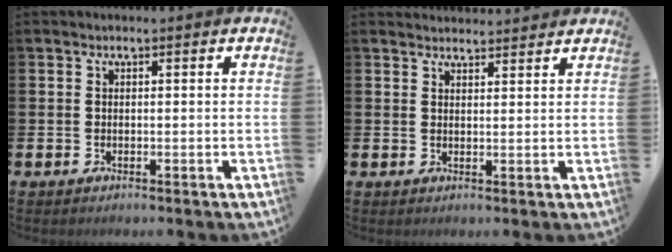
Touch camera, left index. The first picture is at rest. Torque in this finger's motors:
{"motor_torque": [-0.70, -0.78, -0.47, -0.12]}